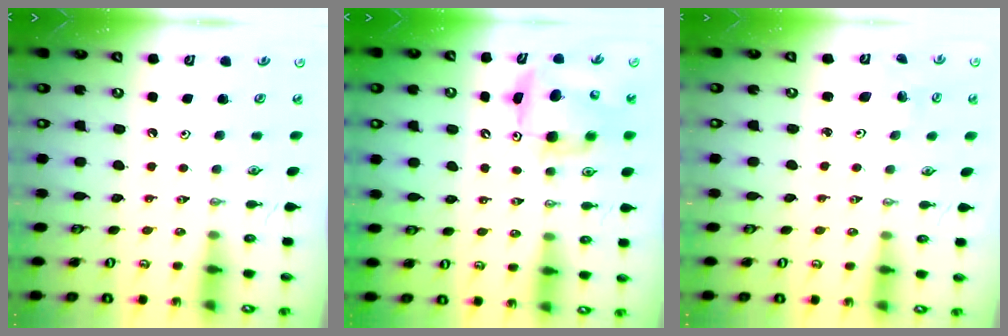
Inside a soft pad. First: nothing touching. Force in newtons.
{"total": 7.8, "press": 7.7, "slide": 1.5}
{"total": 1.5, "press": 1.5, "slide": 0.1}